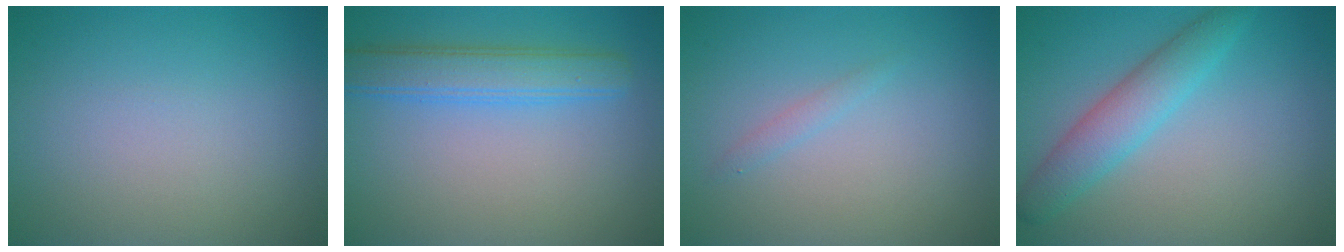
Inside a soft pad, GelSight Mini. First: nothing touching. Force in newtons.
{"total": 3.9, "press": 3.9, "slide": 0.2}
{"total": 0.8, "press": 0.8, "slide": 0.0}
{"total": 3.8, "press": 3.8, "slide": 0.0}